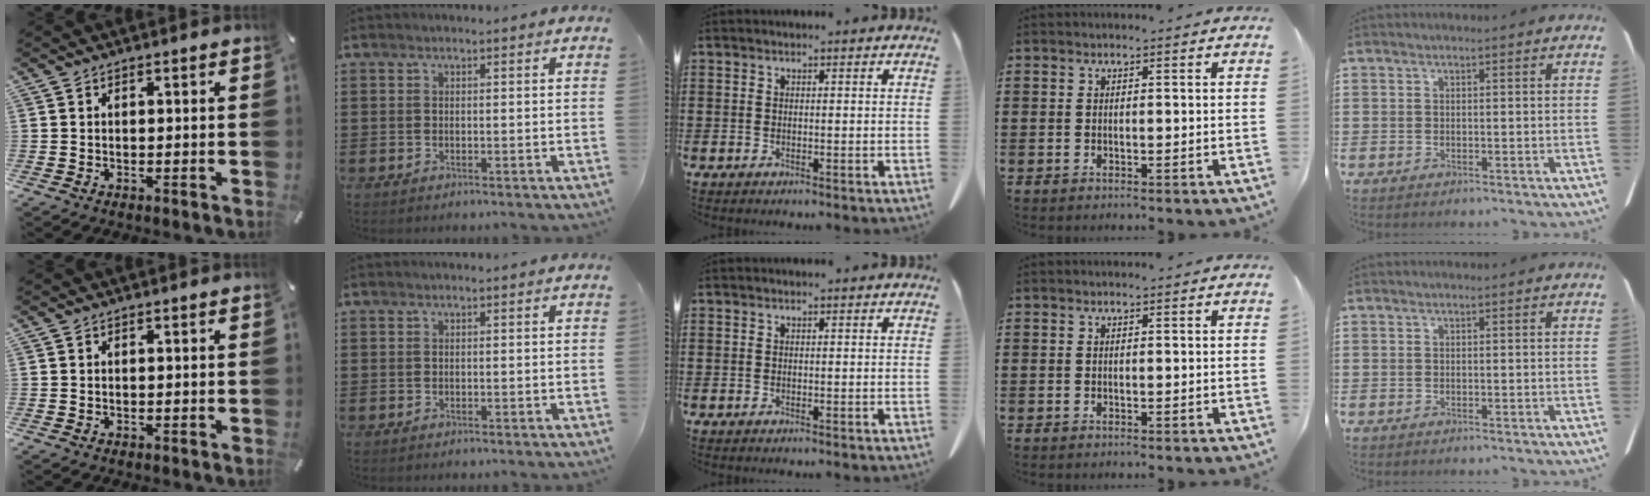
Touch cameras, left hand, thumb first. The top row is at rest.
{}